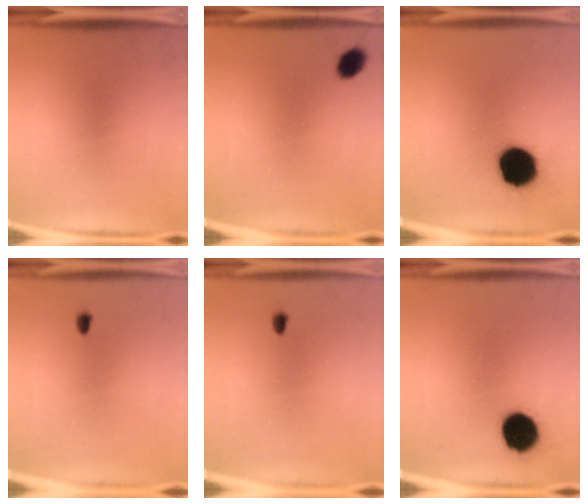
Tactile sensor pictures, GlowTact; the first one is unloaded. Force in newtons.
{"total": 3.5}
{"total": 14.6}
{"total": 1.0}
{"total": 1.0}
{"total": 11.3}